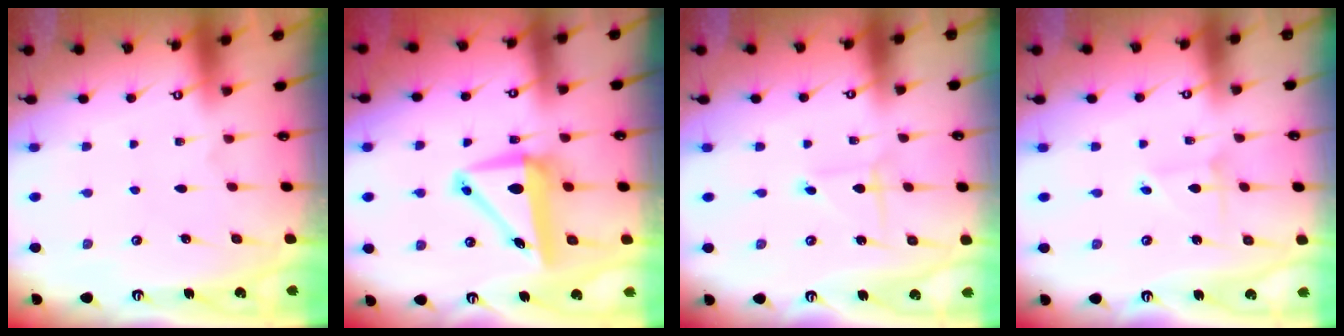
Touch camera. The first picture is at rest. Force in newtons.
{"total": 8.1, "press": 7.9, "slide": 1.8}
{"total": 1.0, "press": 1.0, "slide": 0.1}
{"total": 2.2, "press": 2.2, "slide": 0.1}